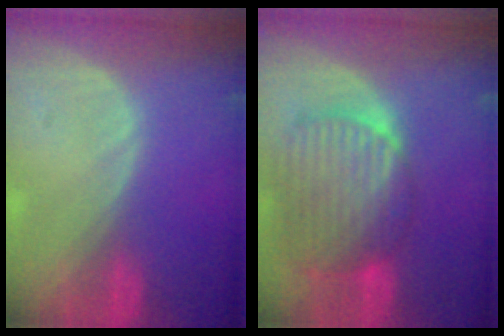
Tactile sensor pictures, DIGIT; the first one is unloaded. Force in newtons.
{"total": 10.6, "press": 9.0, "slide": 5.6}